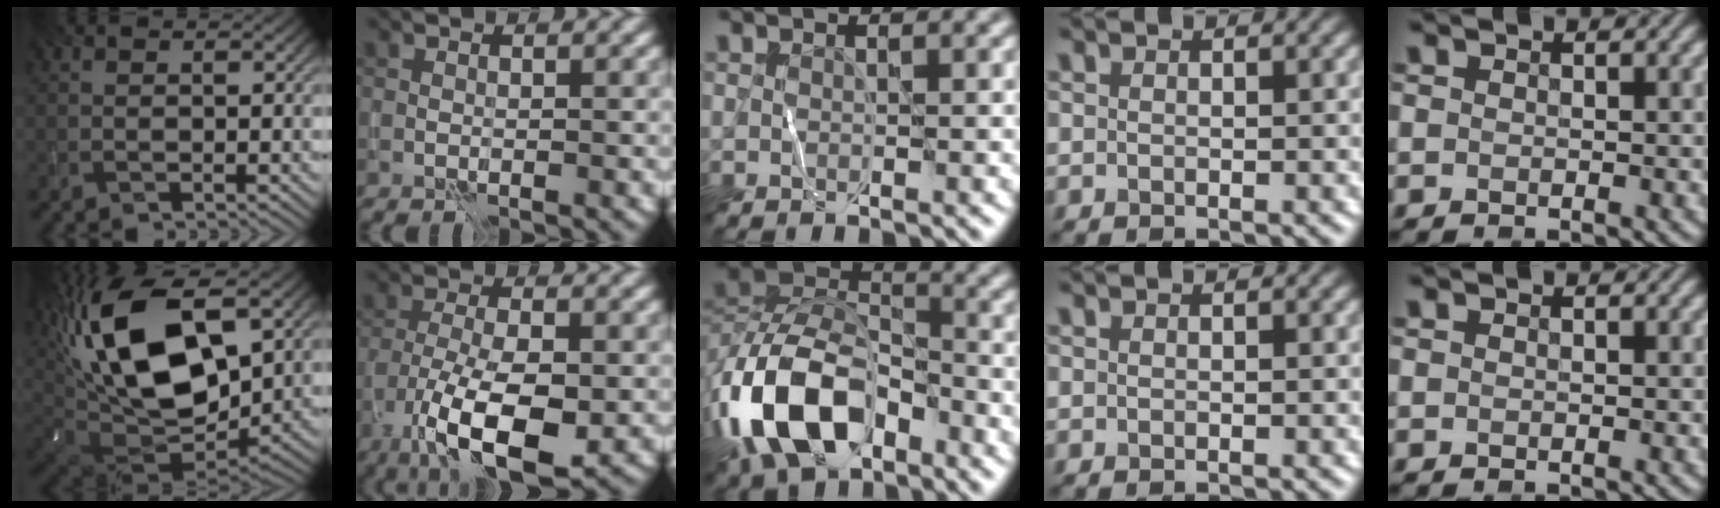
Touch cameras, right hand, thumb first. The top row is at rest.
{"thumb": {"total": 20.4, "force": [5.7, 11.4, 15.9], "torque": [-0.349, 0.010, 0.105]}, "index": {"total": 10.1, "force": [-4.9, 3.5, 8.1], "torque": [-0.160, -0.017, -0.089]}, "middle": {"total": 11.3, "force": [-5.5, 6.6, 7.4], "torque": [-0.152, 0.005, -0.114]}}